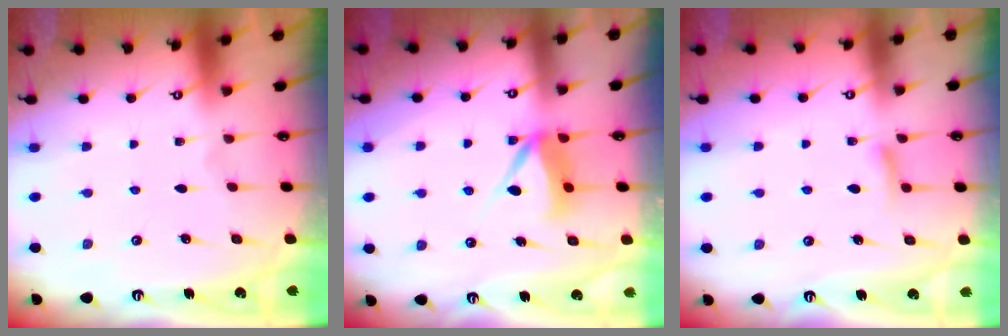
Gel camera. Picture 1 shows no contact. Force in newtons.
{"total": 6.7, "press": 6.7, "slide": 0.5}
{"total": 5.6, "press": 5.6, "slide": 0.8}